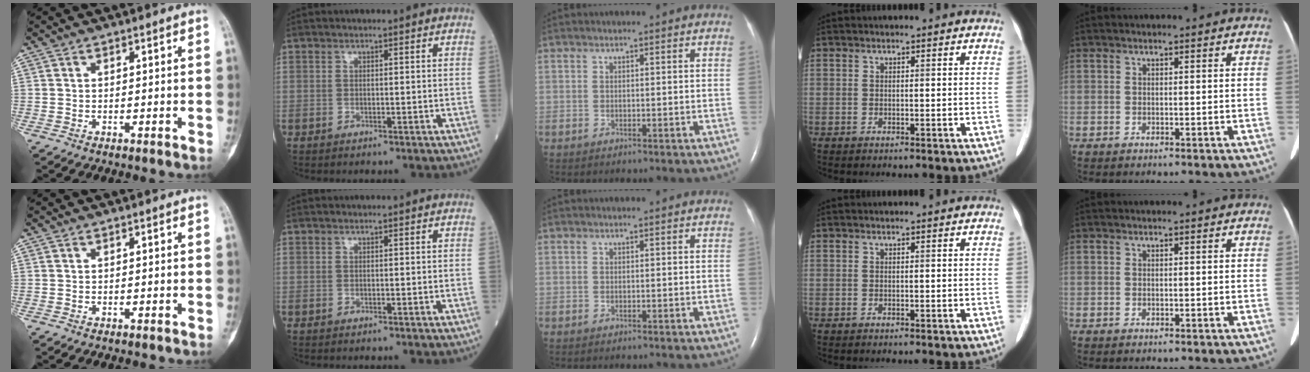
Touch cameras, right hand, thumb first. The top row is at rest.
{}